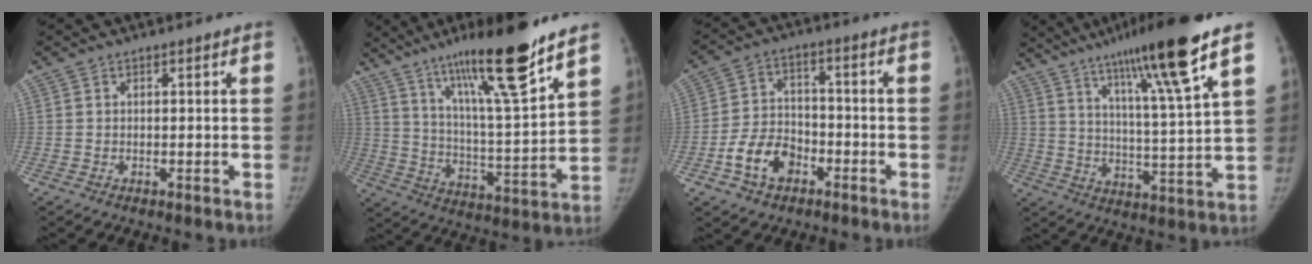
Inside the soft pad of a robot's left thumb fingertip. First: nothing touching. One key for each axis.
{"total": 20.7, "fx": 14.2, "fy": 2.0, "fz": 15.0, "tx": -0.230, "ty": -0.070, "tz": 0.241}
{"total": 9.3, "fx": -4.5, "fy": 6.5, "fz": 4.9, "tx": -0.072, "ty": 0.032, "tz": -0.079}
{"total": 17.9, "fx": 11.1, "fy": 0.3, "fz": 14.0, "tx": -0.215, "ty": -0.049, "tz": 0.177}